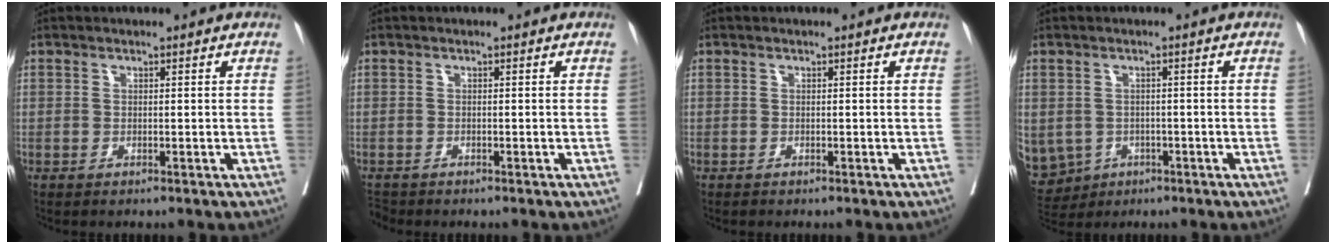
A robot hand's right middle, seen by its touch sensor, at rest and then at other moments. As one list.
[{"total": 1.2, "force": [-1.1, 0.2, -0.1], "torque": [0.000, -0.007, -0.021]}, {"total": 0.0}, {"total": 14.3, "force": [-4.3, 12.8, 4.6], "torque": [-0.160, -0.001, -0.047]}]